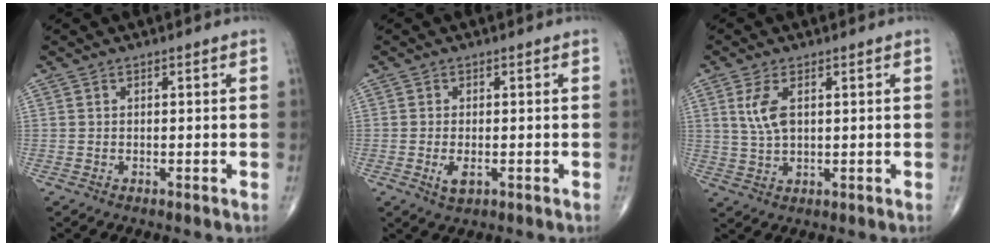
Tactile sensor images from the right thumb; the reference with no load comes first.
{"total": 2.8, "force": [-0.7, 1.3, 2.4], "torque": [-0.047, -0.006, -0.012]}
{"total": 5.4, "force": [1.6, 2.6, 4.4], "torque": [-0.096, -0.003, 0.037]}